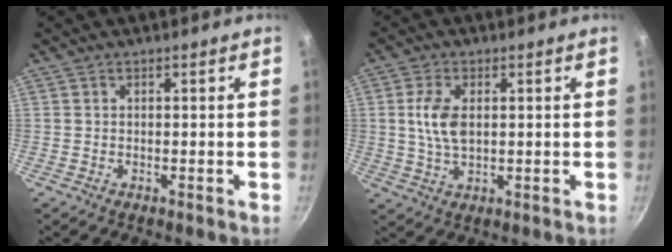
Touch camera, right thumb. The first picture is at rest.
{"total": 7.0, "force": [1.0, 3.9, 5.7], "torque": [-0.109, 0.001, 0.019]}